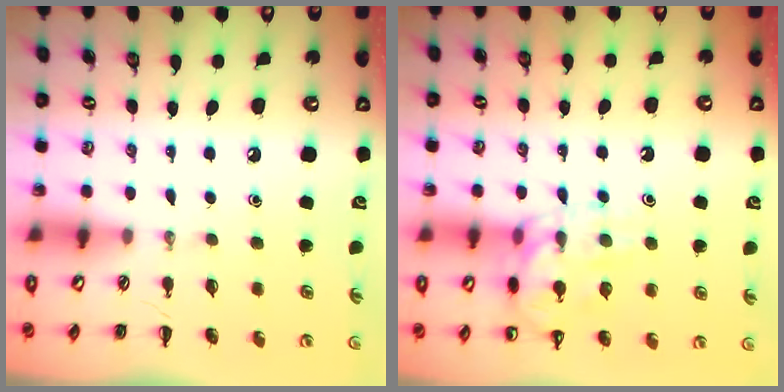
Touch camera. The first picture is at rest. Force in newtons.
{"total": 14.2, "press": 14.1, "slide": 2.0}